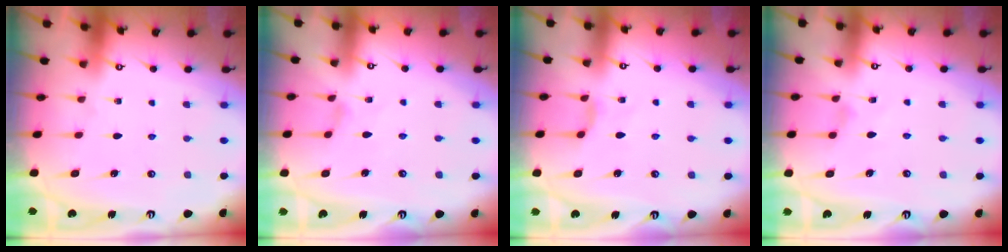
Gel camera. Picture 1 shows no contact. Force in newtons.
{"total": 0.0}
{"total": 2.9, "press": 2.9, "slide": 0.5}
{"total": 2.1, "press": 2.1, "slide": 0.4}